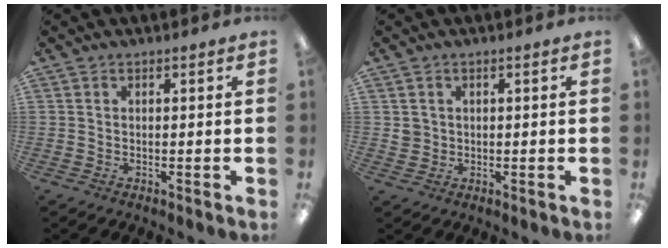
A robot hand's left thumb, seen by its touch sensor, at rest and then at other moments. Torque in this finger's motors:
{"motor_torque": [-0.04, 0.01, 0.02, -0.02, 0.00]}